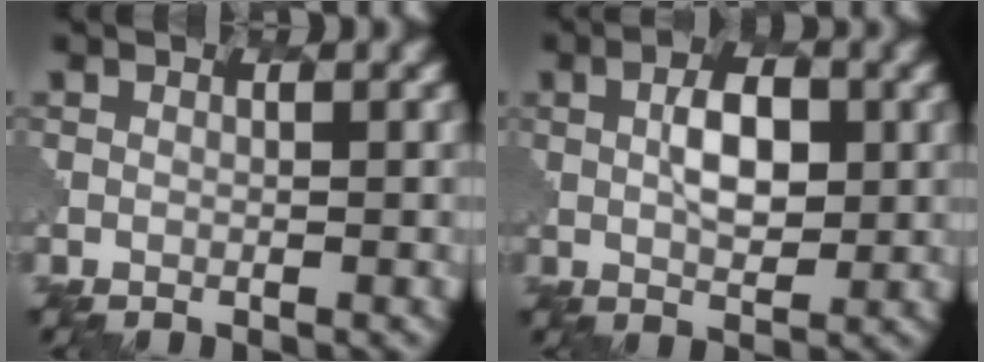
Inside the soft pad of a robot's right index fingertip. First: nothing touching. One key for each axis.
{"total": 4.1, "fx": 0.7, "fy": 2.1, "fz": 3.5, "tx": -0.063, "ty": 0.003, "tz": 0.012}